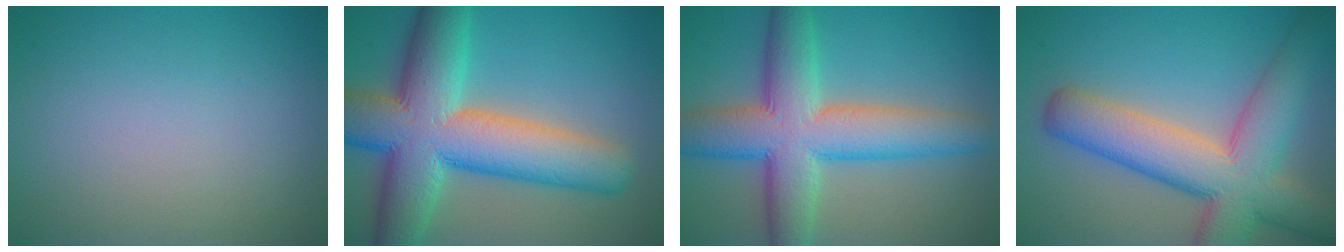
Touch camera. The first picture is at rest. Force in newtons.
{"total": 13.8, "press": 13.7, "slide": 0.5}
{"total": 10.1, "press": 10.1, "slide": 0.2}
{"total": 10.3, "press": 10.3, "slide": 0.5}